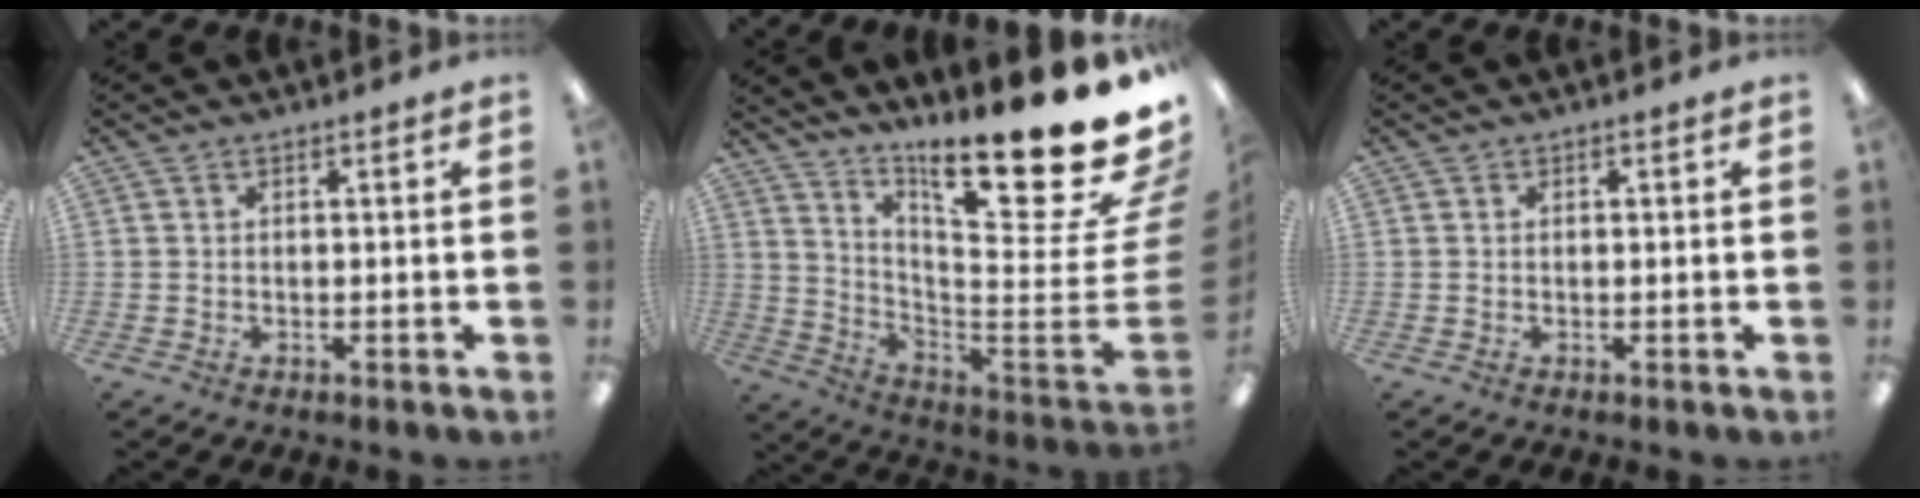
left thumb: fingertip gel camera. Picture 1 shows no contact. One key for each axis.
{"total": 22.7, "fx": 17.4, "fy": 2.9, "fz": 14.2, "tx": -0.204, "ty": -0.142, "tz": 0.273}
{"total": 0.0}